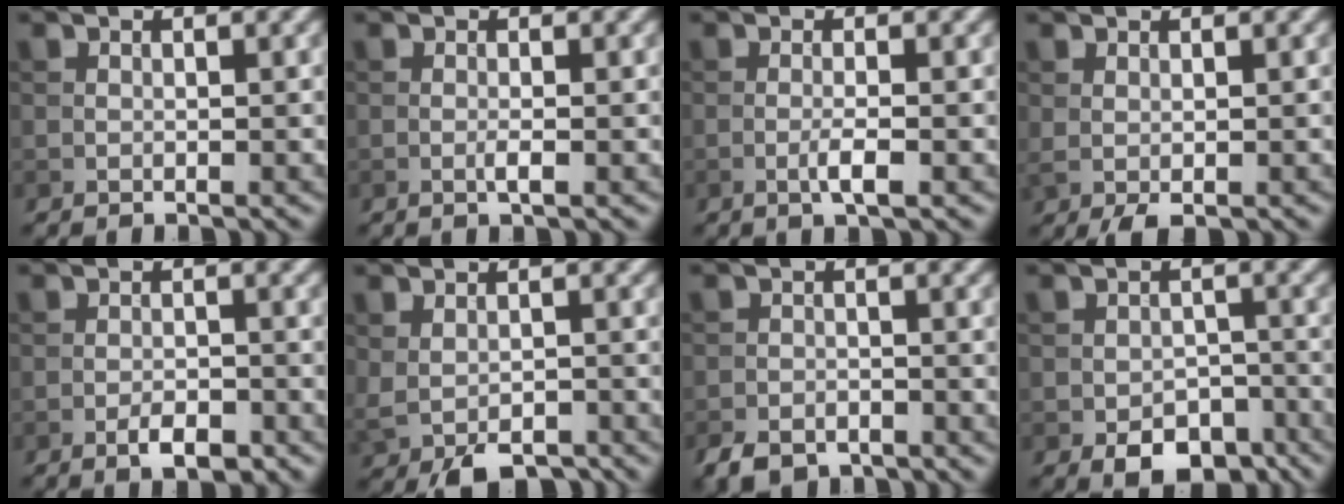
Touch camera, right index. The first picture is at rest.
{"total": 1.0, "force": [-0.3, 0.1, 0.9], "torque": [-0.019, -0.001, -0.008]}
{"total": 2.0, "force": [-0.7, 0.3, 1.9], "torque": [-0.034, 0.001, -0.016]}
{"total": 1.3, "force": [-0.1, 0.3, 1.3], "torque": [-0.026, -0.001, 0.001]}
{"total": 2.7, "force": [-1.6, 1.0, 1.9], "torque": [-0.030, 0.002, -0.027]}
{"total": 4.6, "force": [-2.8, 2.1, 3.0], "torque": [-0.049, -0.022, -0.036]}
{"total": 3.3, "force": [-2.5, 1.6, 1.2], "torque": [-0.018, -0.004, -0.051]}
{"total": 5.7, "force": [-3.6, 3.2, 3.0], "torque": [-0.039, -0.009, -0.050]}